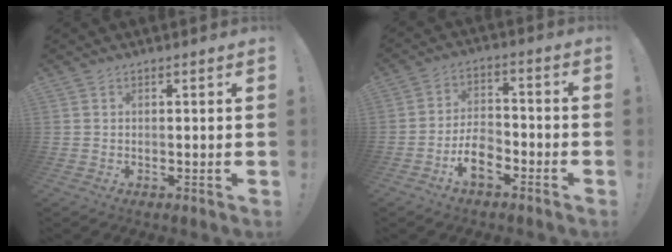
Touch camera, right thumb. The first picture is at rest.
{"total": 8.8, "force": [-4.8, 5.0, 5.5], "torque": [-0.104, 0.022, -0.086]}